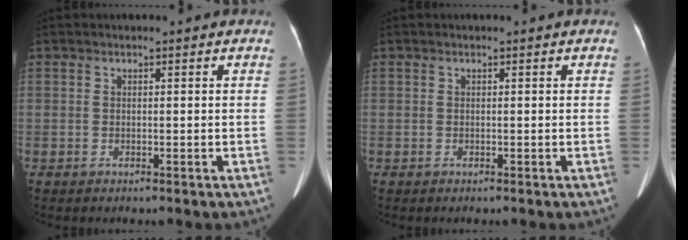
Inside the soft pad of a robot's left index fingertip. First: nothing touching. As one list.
[{"total": 0.0}]